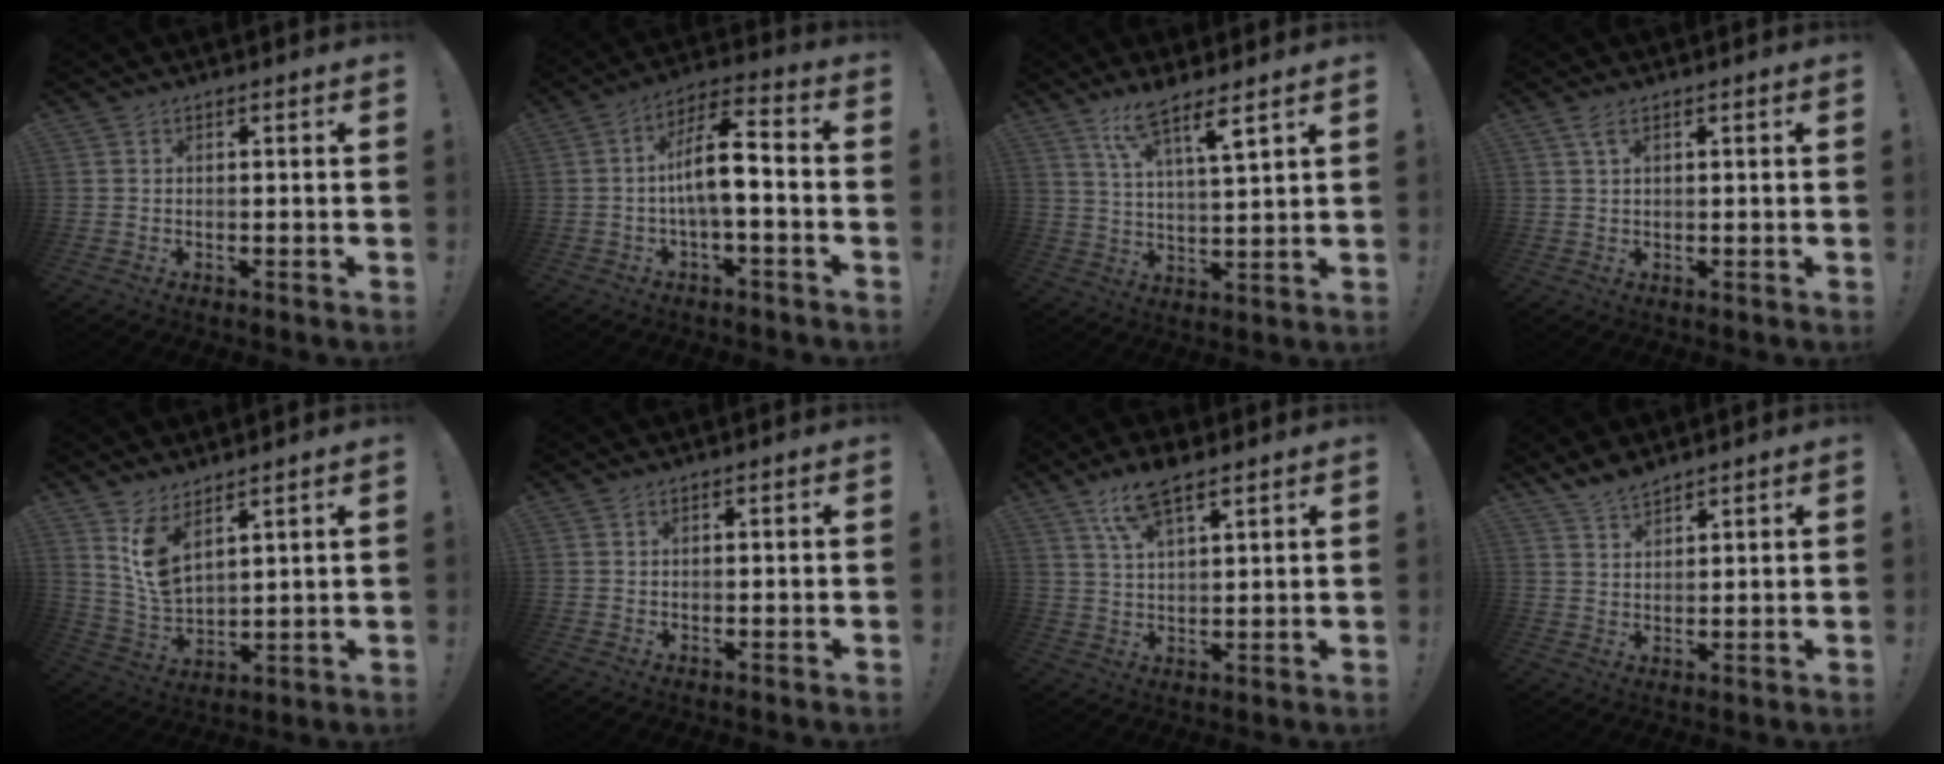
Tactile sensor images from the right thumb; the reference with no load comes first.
{"total": 11.7, "force": [-1.1, 3.9, 10.9], "torque": [-0.179, 0.007, -0.022]}
{"total": 9.2, "force": [6.8, 0.1, 6.3], "torque": [-0.108, -0.036, 0.109]}
{"total": 3.0, "force": [1.7, 1.2, 2.1], "torque": [-0.037, -0.004, 0.029]}
{"total": 9.2, "force": [6.7, 3.9, 4.9], "torque": [-0.091, -0.043, 0.133]}
{"total": 0.6, "force": [0.5, 0.2, 0.3], "torque": [-0.006, -0.001, 0.010]}
{"total": 9.5, "force": [6.3, 3.2, 6.4], "torque": [-0.119, -0.018, 0.116]}
{"total": 5.7, "force": [5.0, 1.8, 1.8], "torque": [-0.030, -0.028, 0.094]}